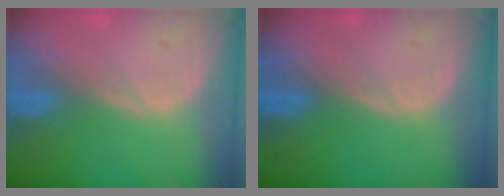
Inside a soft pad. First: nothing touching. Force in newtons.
{"total": 0.0}